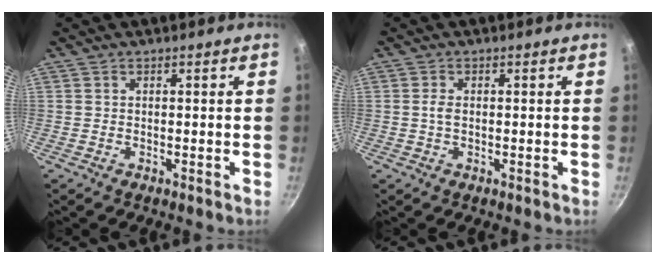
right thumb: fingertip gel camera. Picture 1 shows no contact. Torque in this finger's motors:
{"motor_torque": [0.41, 0.70, 0.58, 0.05, 0.05]}